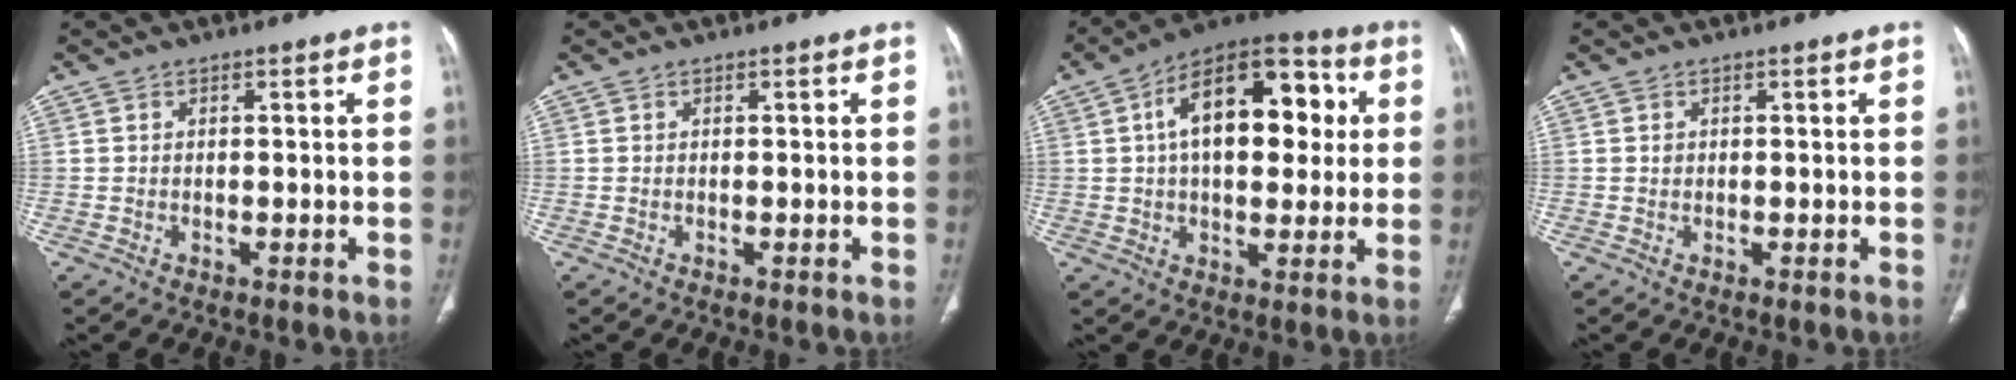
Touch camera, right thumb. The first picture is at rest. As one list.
[{"total": 0.0}, {"total": 20.0, "force": [4.0, 10.9, 16.3], "torque": [-0.215, 0.024, 0.052]}, {"total": 0.5, "force": [0.1, 0.5, 0.2], "torque": [-0.001, 0.002, 0.003]}]